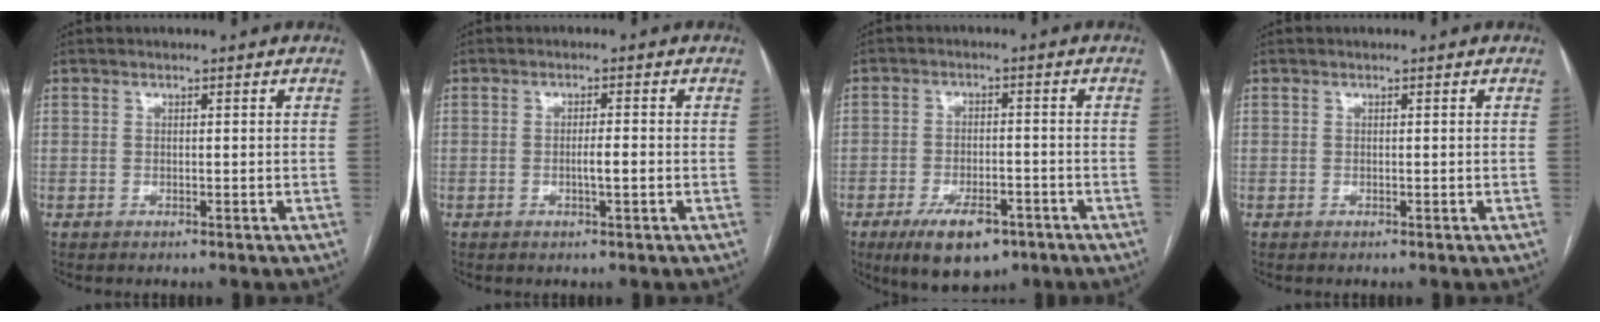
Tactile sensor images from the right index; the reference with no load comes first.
{"total": 2.2, "force": [-0.4, 0.2, 2.1], "torque": [-0.033, 0.001, -0.005]}
{"total": 9.0, "force": [-5.6, 4.1, 5.8], "torque": [-0.095, -0.006, -0.085]}
{"total": 0.0}